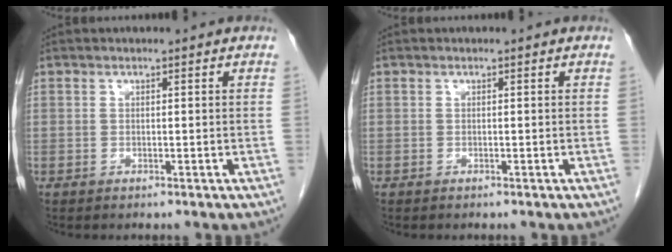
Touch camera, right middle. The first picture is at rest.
{"total": 0.0}